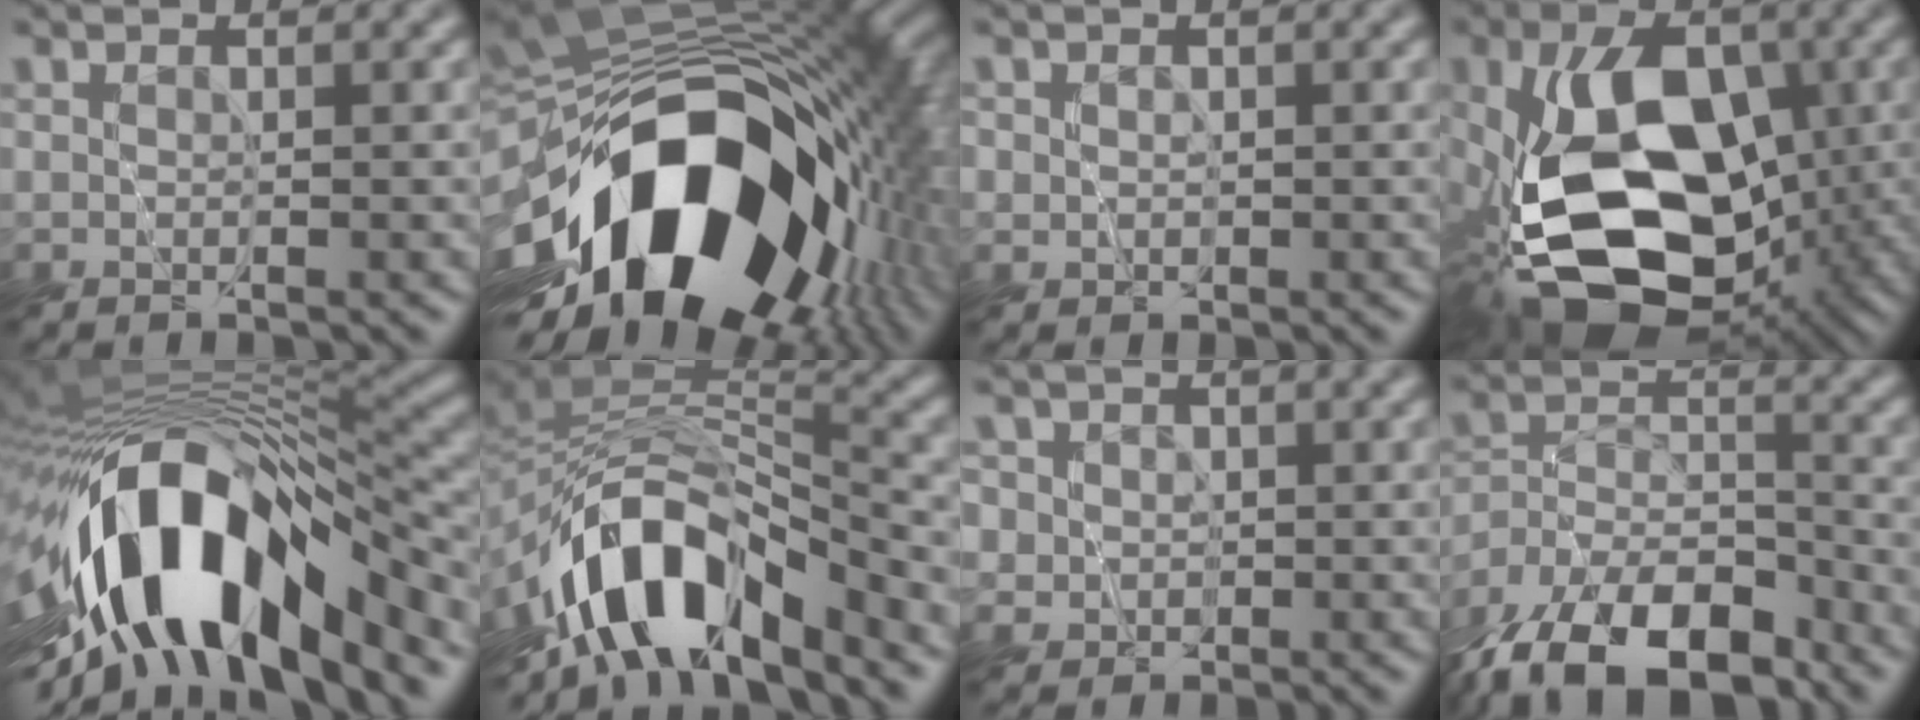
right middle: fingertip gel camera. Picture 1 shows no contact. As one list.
[{"total": 18.8, "force": [-5.2, 11.5, 13.9], "torque": [-0.243, -0.018, -0.083]}, {"total": 1.0, "force": [0.3, 0.9, 0.0], "torque": [0.004, -0.001, 0.004]}, {"total": 15.3, "force": [-3.5, 9.3, 11.6], "torque": [-0.215, -0.019, -0.057]}, {"total": 14.6, "force": [-6.2, 5.8, 11.8], "torque": [-0.200, 0.011, -0.104]}, {"total": 10.4, "force": [-6.9, 4.2, 6.5], "torque": [-0.098, 0.007, -0.131]}, {"total": 4.7, "force": [0.9, 4.4, 1.3], "torque": [-0.035, 0.023, -0.002]}, {"total": 13.5, "force": [-10.6, 5.8, 6.0], "torque": [-0.112, -0.009, -0.178]}]